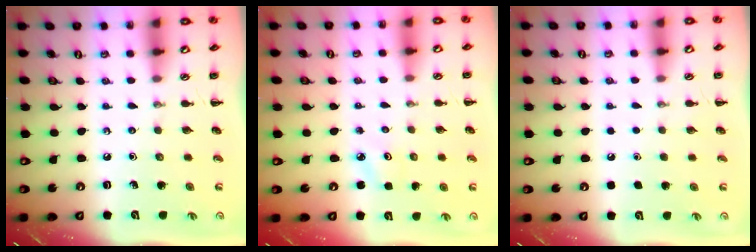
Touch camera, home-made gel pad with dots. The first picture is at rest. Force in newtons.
{"total": 2.3, "press": 2.2, "slide": 0.6}
{"total": 1.8, "press": 1.7, "slide": 0.1}